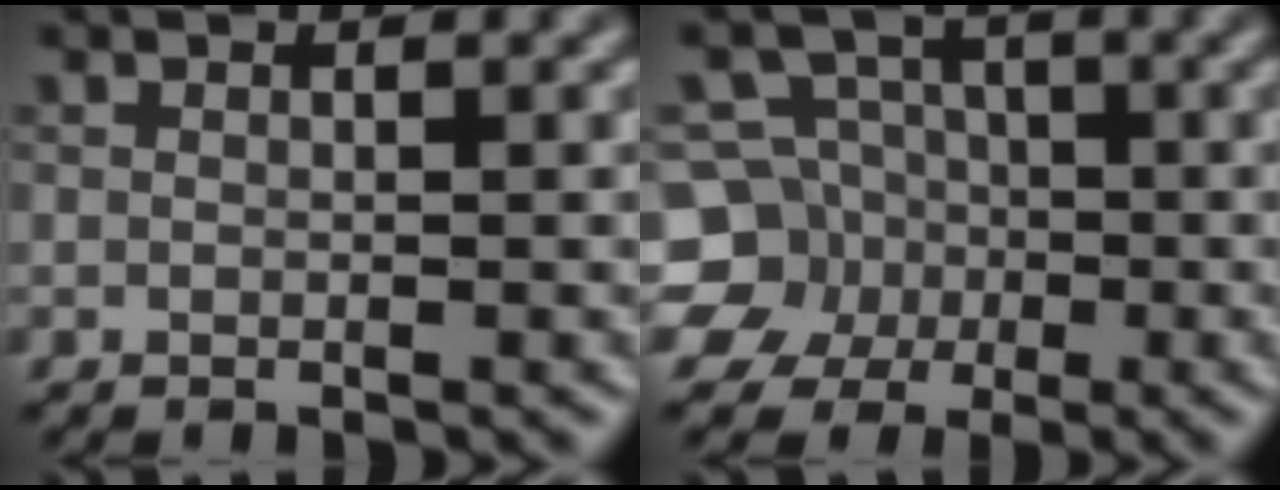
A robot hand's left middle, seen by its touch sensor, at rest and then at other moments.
{"total": 7.6, "force": [-2.2, 7.1, 1.8], "torque": [-0.030, 0.012, -0.070]}